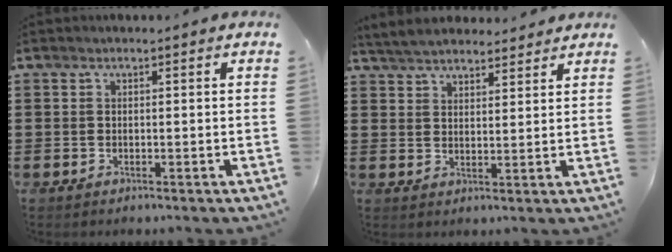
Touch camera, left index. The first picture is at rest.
{"total": 4.4, "force": [4.3, 0.8, 0.7], "torque": [-0.029, -0.008, 0.080]}